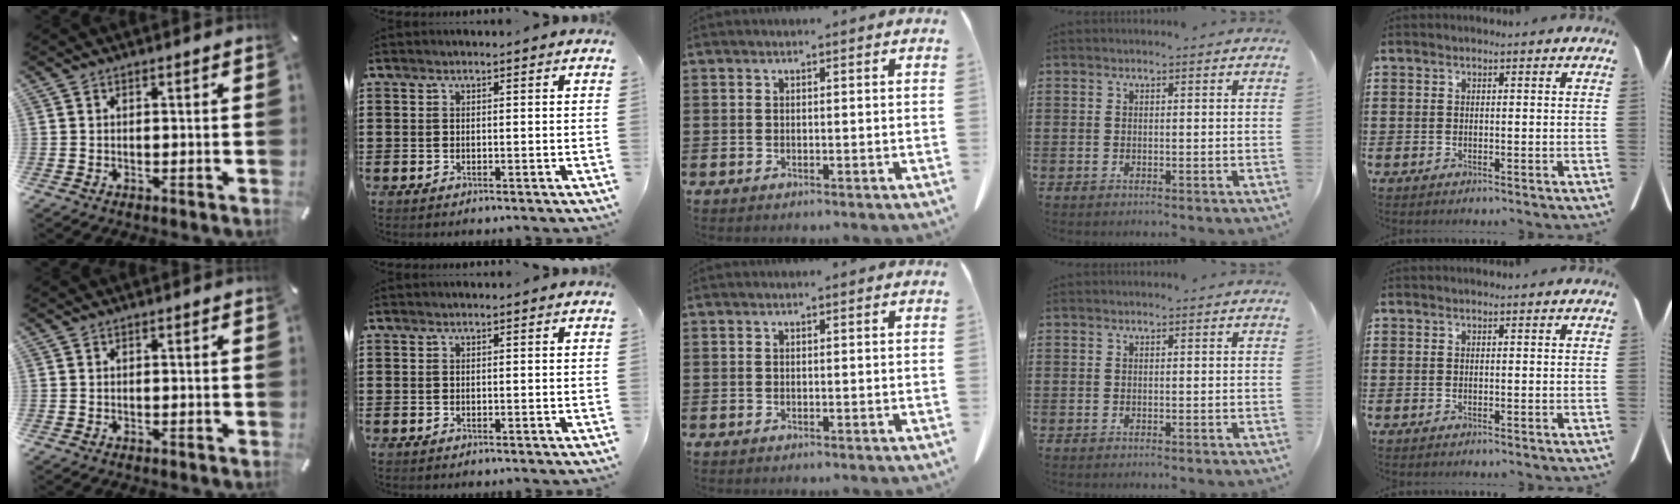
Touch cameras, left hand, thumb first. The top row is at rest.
{}